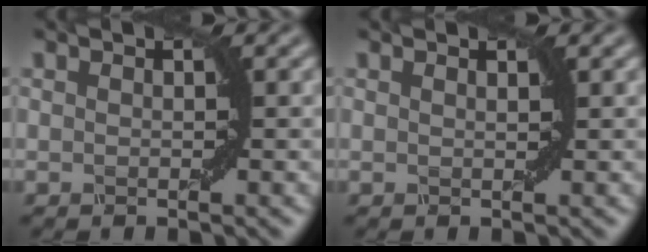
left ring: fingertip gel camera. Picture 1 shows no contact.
{"total": 0.6, "force": [0.5, 0.1, 0.2], "torque": [-0.003, -0.002, 0.004]}